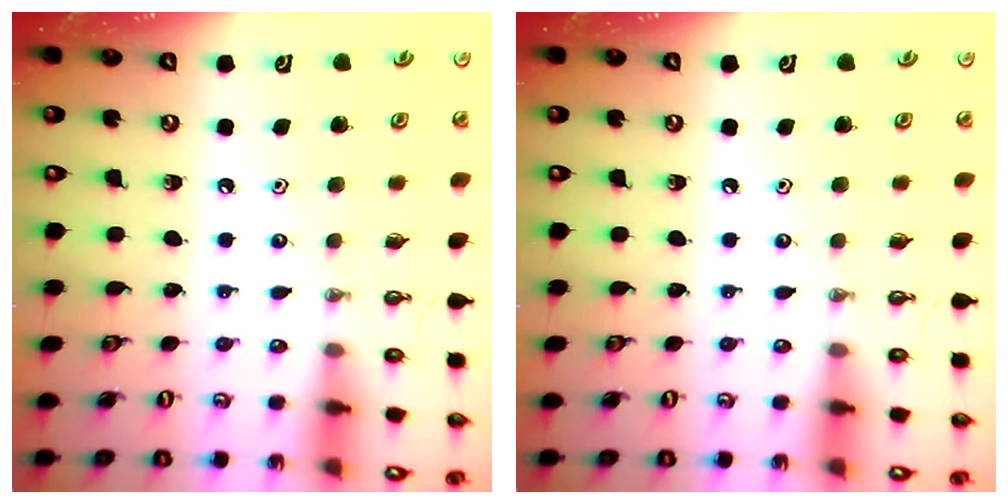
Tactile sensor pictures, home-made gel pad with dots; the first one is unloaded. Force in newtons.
{"total": 0.0}